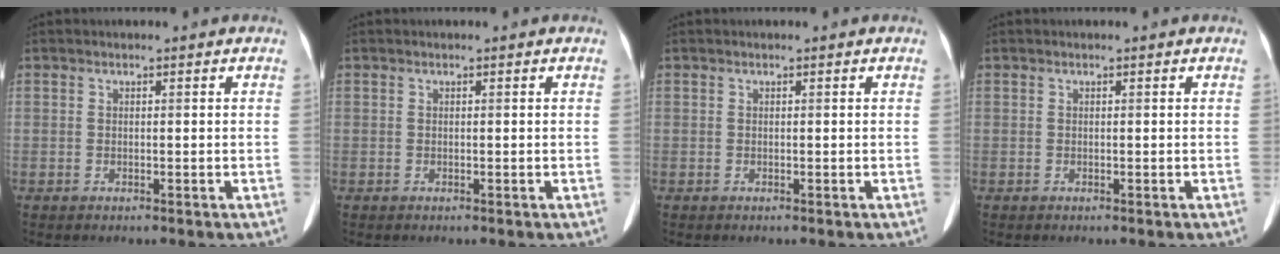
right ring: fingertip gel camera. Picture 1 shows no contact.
{"total": 0.0}
{"total": 0.0}
{"total": 0.0}